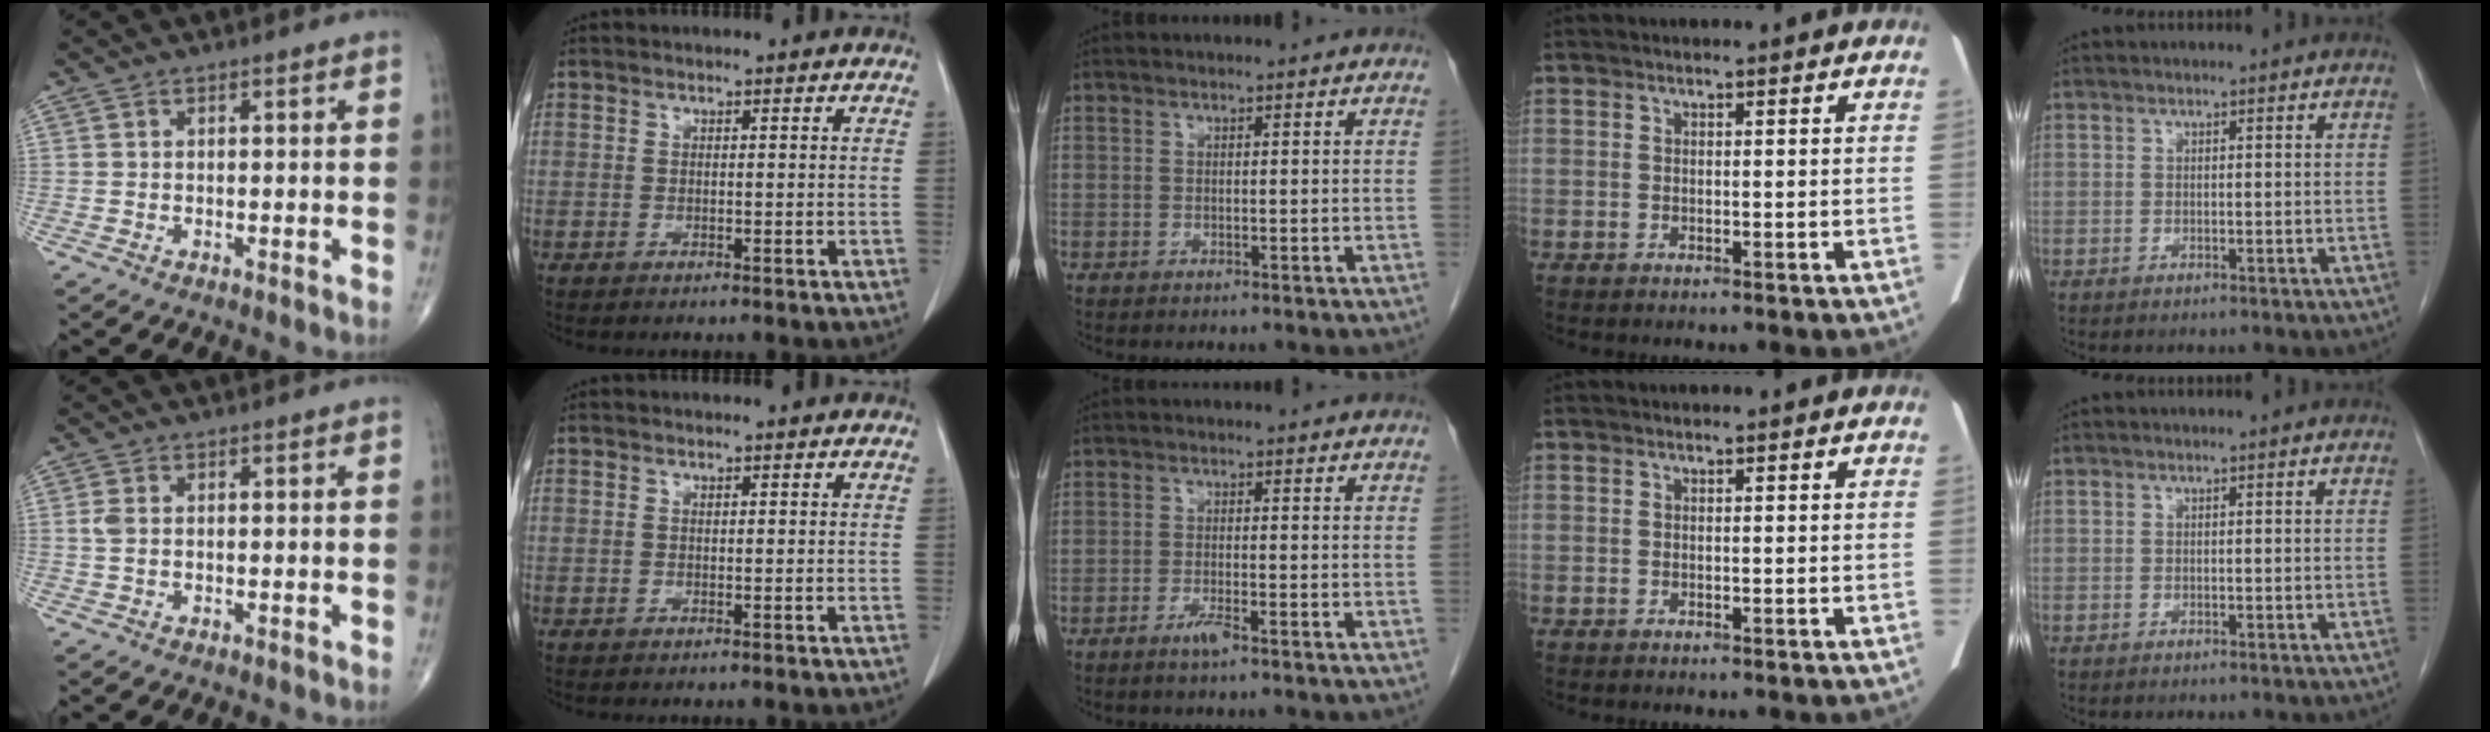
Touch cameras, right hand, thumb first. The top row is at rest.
{"thumb": {"total": 1.7, "force": [0.1, 1.1, 1.4], "torque": [-0.040, 0.002, 0.001]}, "middle": {"total": 2.1, "force": [-1.5, 0.0, 1.5], "torque": [-0.033, -0.002, -0.028]}}